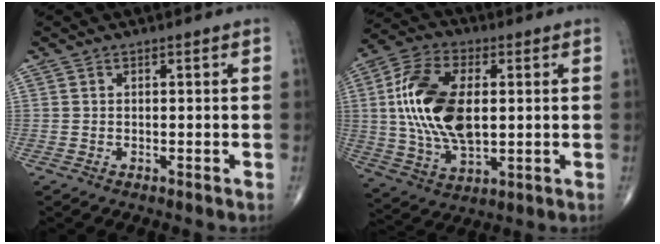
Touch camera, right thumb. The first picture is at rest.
{"total": 17.7, "force": [1.9, 9.7, 14.8], "torque": [-0.286, 0.002, 0.037]}